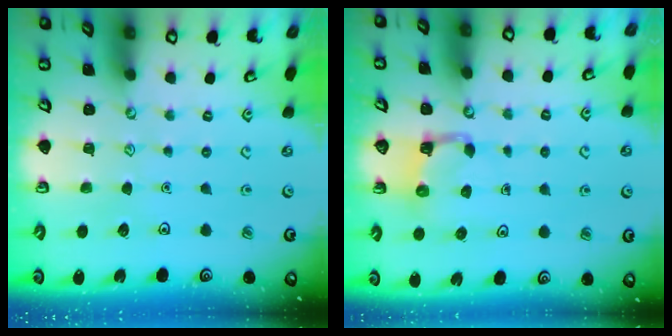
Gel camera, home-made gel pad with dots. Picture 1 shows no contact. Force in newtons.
{"total": 3.4, "press": 3.4, "slide": 0.6}